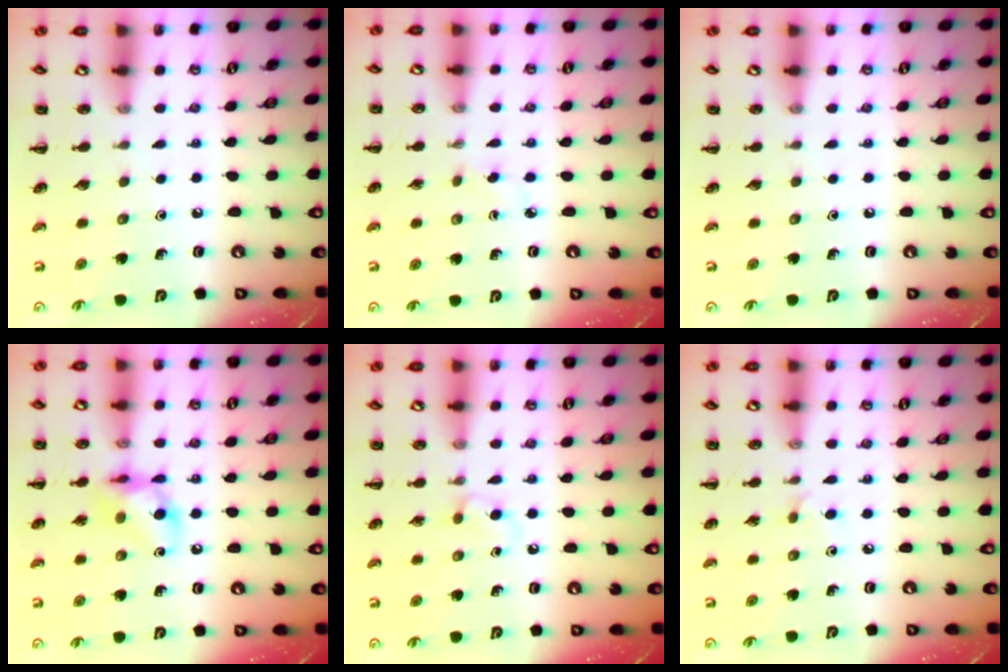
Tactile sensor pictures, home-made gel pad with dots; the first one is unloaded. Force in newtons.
{"total": 2.3, "press": 2.1, "slide": 0.9}
{"total": 0.0}
{"total": 10.3, "press": 10.3, "slide": 0.9}
{"total": 2.9, "press": 2.6, "slide": 1.3}
{"total": 4.0, "press": 3.7, "slide": 1.5}